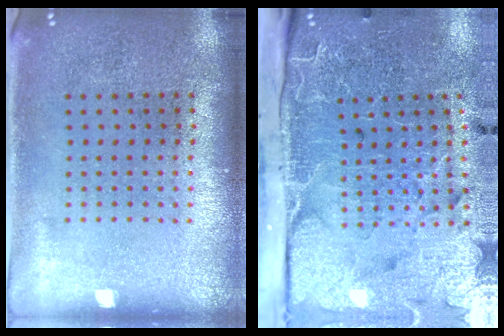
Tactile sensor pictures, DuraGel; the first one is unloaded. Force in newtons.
{"total": 4.9, "press": 3.9, "slide": 3.0}